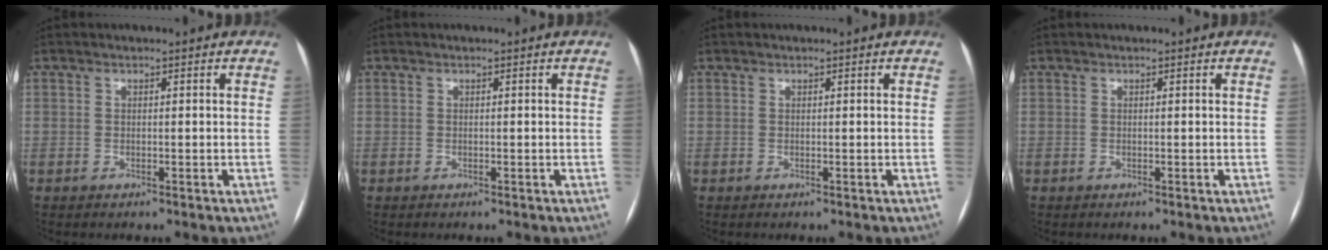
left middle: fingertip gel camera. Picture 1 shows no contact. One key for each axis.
{"total": 0.0}
{"total": 0.0}
{"total": 0.0}